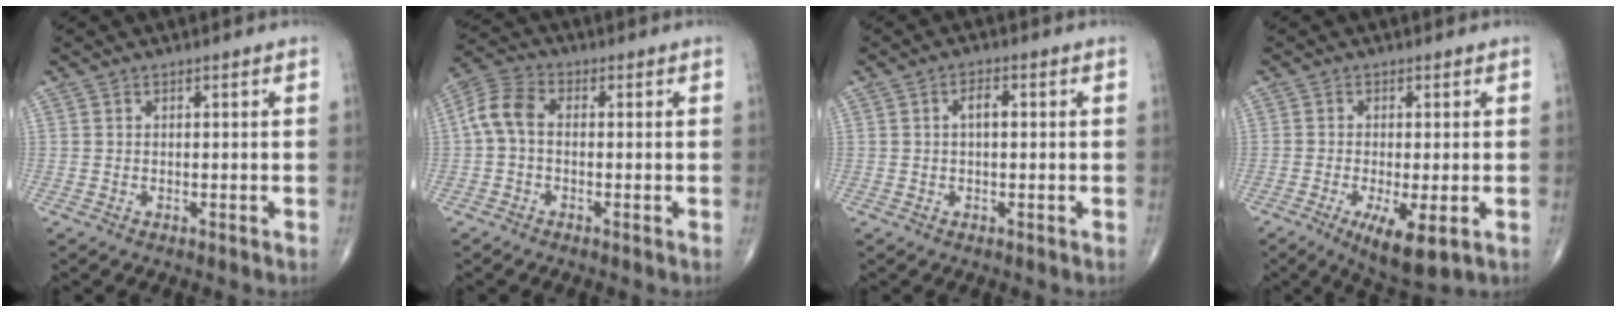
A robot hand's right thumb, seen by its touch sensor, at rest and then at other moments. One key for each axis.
{"total": 6.4, "fx": -0.2, "fy": 4.1, "fz": 4.9, "tx": -0.102, "ty": 0.021, "tz": -0.016}
{"total": 2.7, "fx": 0.3, "fy": 1.3, "fz": 2.3, "tx": -0.038, "ty": 0.008, "tz": 0.002}
{"total": 7.8, "fx": -2.8, "fy": 2.2, "fz": 7.0, "tx": -0.117, "ty": -0.019, "tz": -0.041}